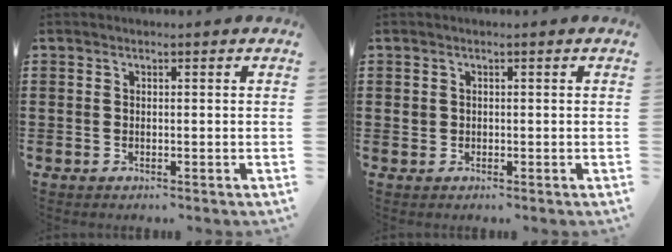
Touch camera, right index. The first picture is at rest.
{"total": 0.8, "force": [0.3, 0.8, 0.2], "torque": [-0.005, 0.006, 0.005]}